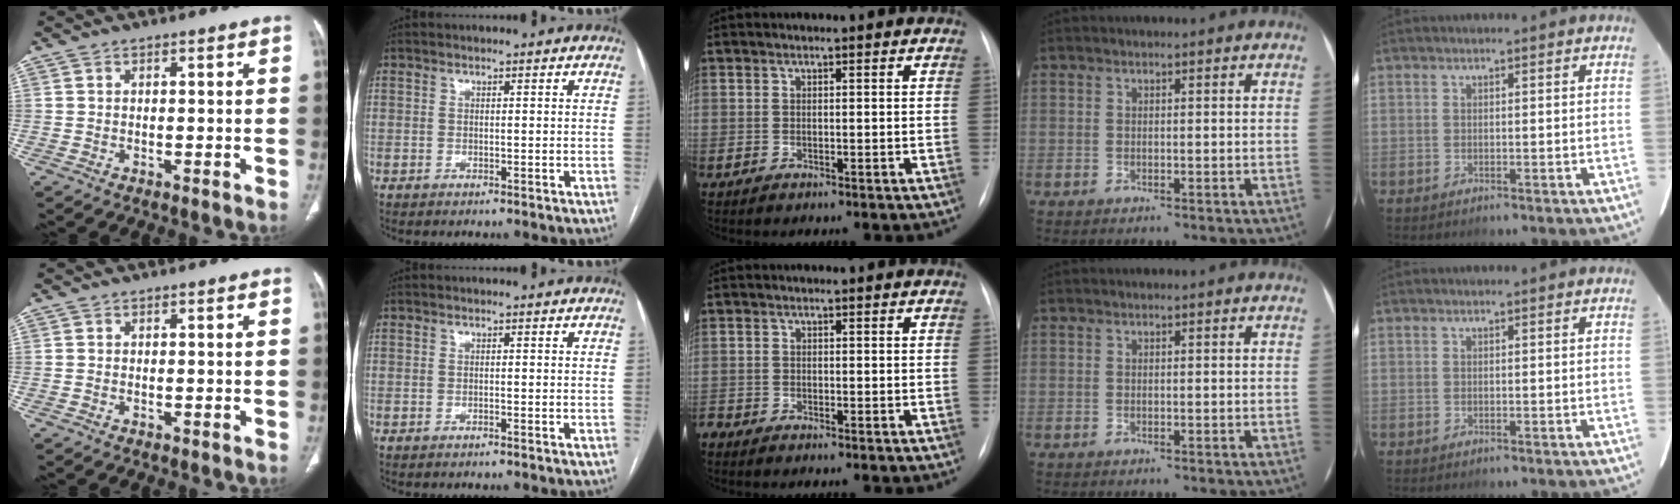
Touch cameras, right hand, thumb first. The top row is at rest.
{"middle": {"total": 1.3, "force": [-1.3, 0.0, 0.2], "torque": [-0.002, -0.003, -0.021]}}